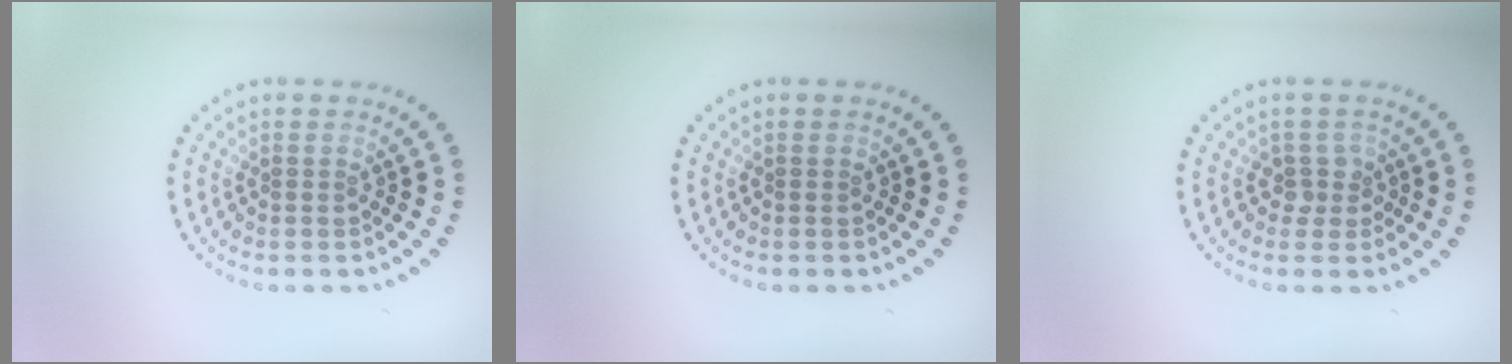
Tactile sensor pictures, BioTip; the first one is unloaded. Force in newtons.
{"total": 0.0}
{"total": 1.7, "press": 1.3, "slide": 1.1}